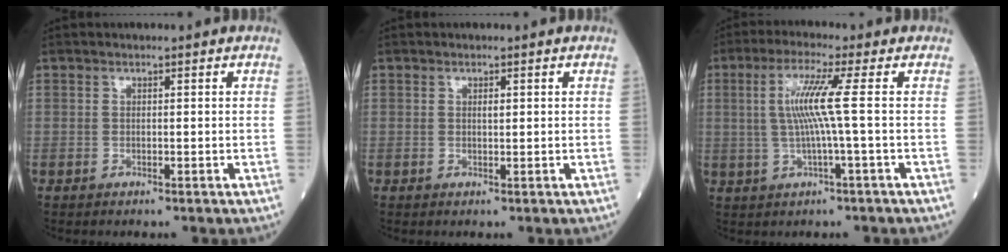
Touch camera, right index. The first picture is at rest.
{"total": 0.7, "force": [0.2, 0.2, 0.7], "torque": [-0.012, -0.001, 0.003]}
{"total": 6.7, "force": [0.5, -1.2, 6.6], "torque": [-0.137, 0.005, 0.013]}